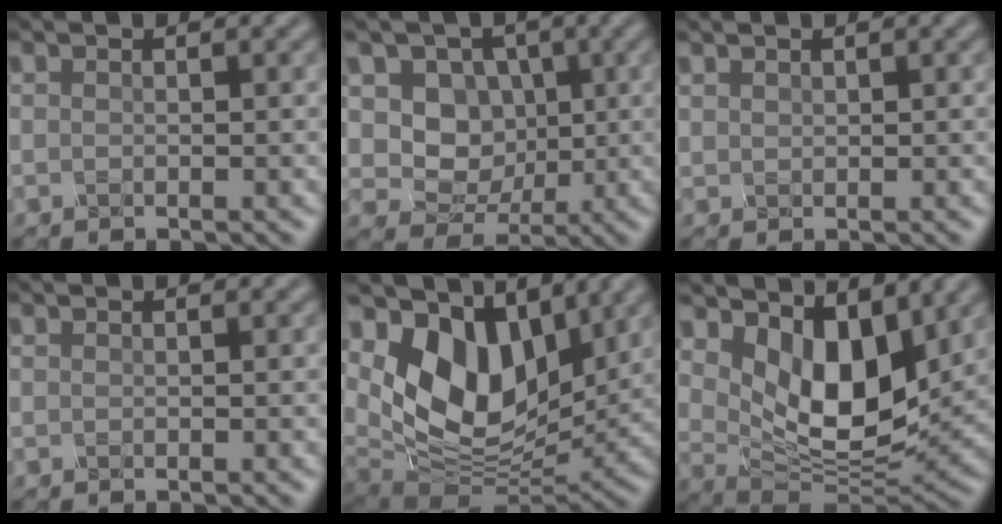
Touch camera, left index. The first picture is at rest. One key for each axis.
{"total": 4.5, "fx": 0.5, "fy": 4.0, "fz": 2.0, "tx": -0.041, "ty": -0.003, "tz": 0.011}
{"total": 0.9, "fx": 0.4, "fy": -0.4, "fz": -0.7, "tx": 0.006, "ty": 0.003, "tz": 0.024}
{"total": 0.0}
{"total": 11.0, "fx": 4.5, "fy": 6.7, "fz": 7.5, "tx": -0.141, "ty": 0.001, "tz": 0.088}
{"total": 7.3, "fx": 3.2, "fy": 4.0, "fz": 5.3, "tx": -0.105, "ty": -0.022, "tz": 0.063}